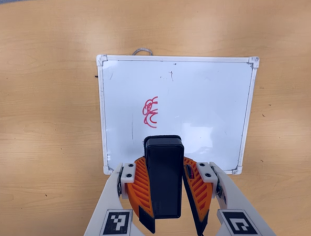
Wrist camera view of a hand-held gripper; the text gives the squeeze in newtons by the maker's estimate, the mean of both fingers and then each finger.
{"total": 11.6, "left": 10.5, "right": 12.7}